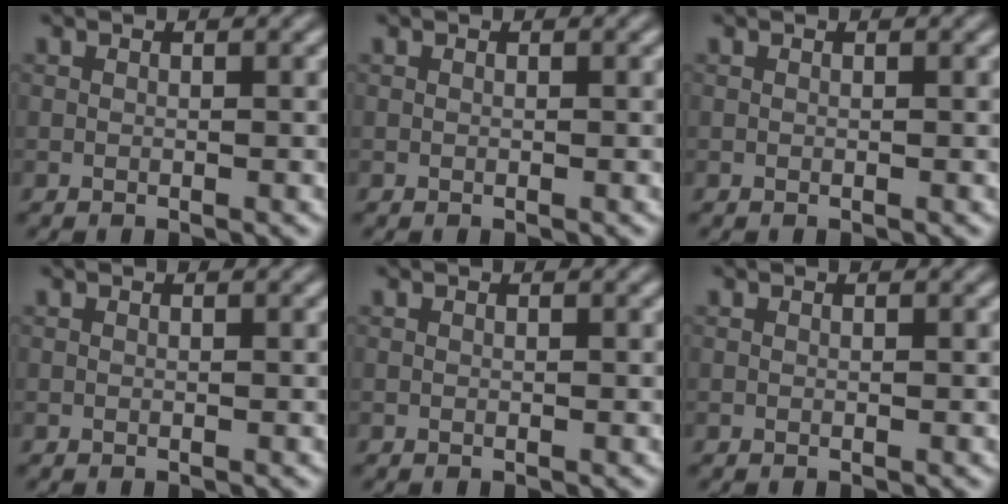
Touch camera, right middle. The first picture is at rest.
{"total": 0.0}
{"total": 0.0}
{"total": 0.0}
{"total": 0.0}
{"total": 0.0}